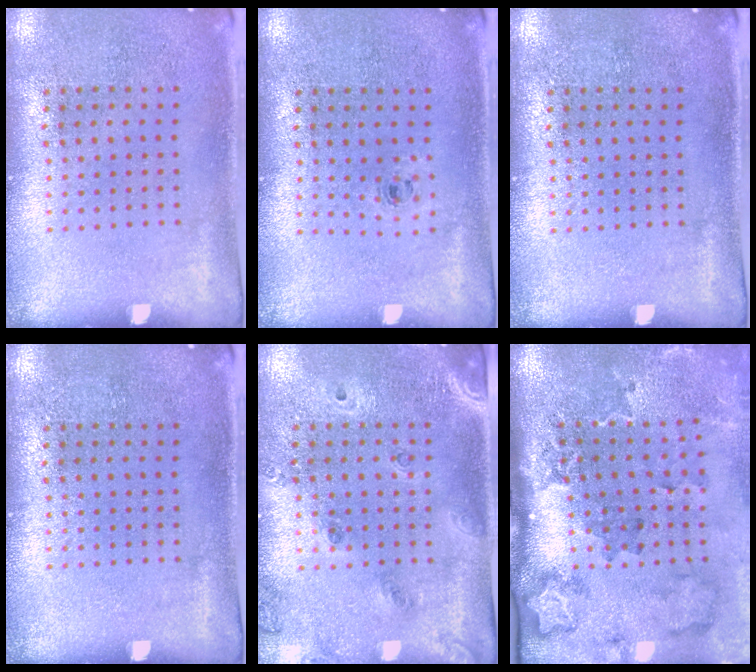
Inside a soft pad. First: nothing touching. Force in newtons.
{"total": 0.5, "press": 0.3, "slide": 0.4}
{"total": 0.0}
{"total": 0.0}
{"total": 1.4, "press": 1.3, "slide": 0.6}
{"total": 2.5, "press": 2.0, "slide": 1.6}